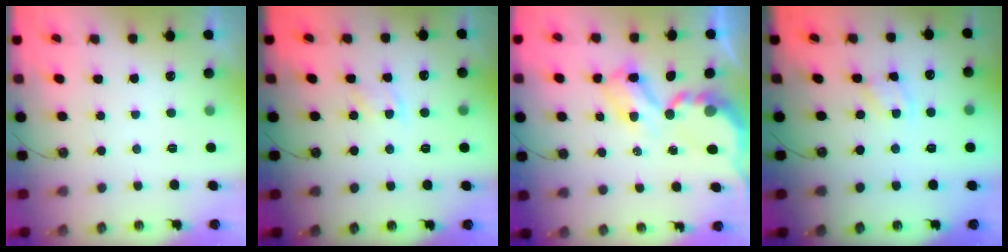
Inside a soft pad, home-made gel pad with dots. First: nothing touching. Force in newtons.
{"total": 6.0, "press": 5.9, "slide": 0.6}
{"total": 8.0, "press": 8.0, "slide": 0.4}
{"total": 1.8, "press": 1.8, "slide": 0.3}